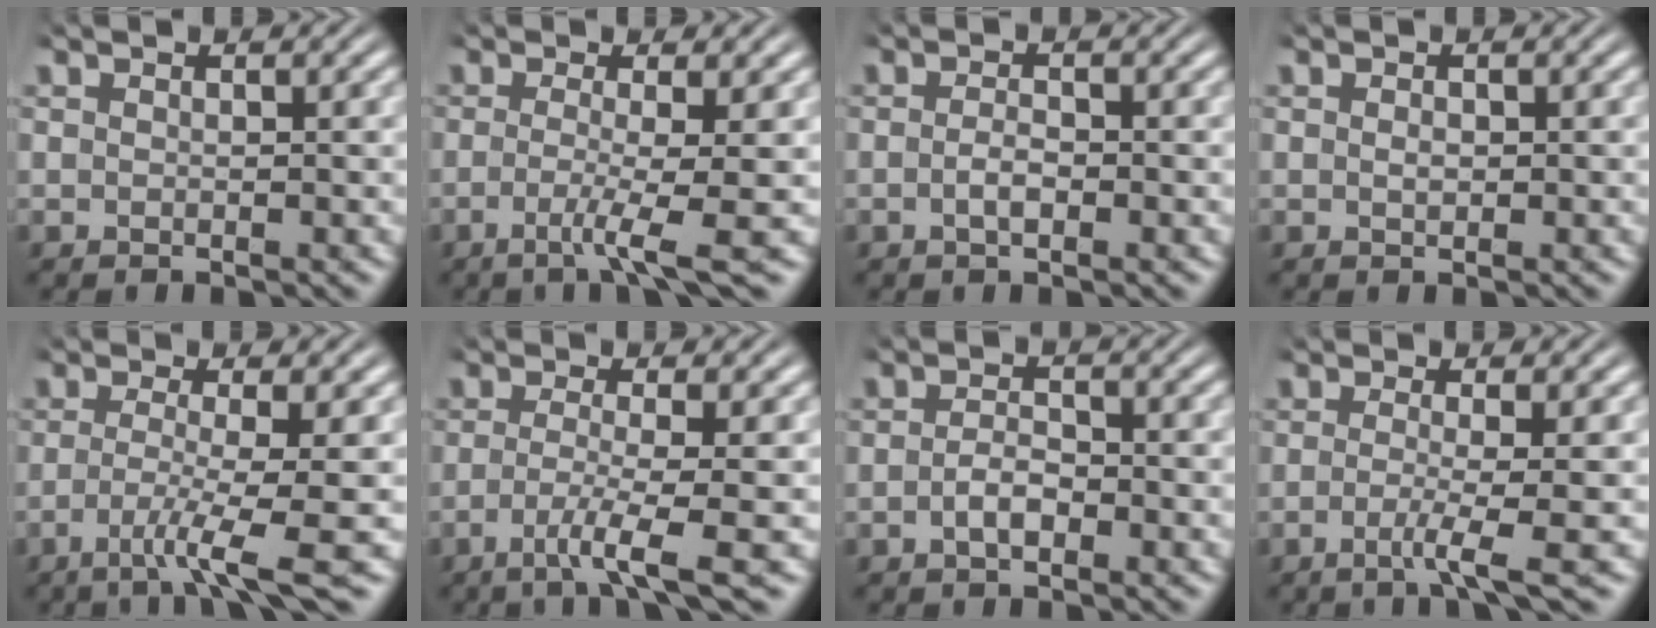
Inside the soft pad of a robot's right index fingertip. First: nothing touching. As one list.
[{"total": 3.4, "force": [-1.4, -0.5, 3.1], "torque": [-0.064, -0.025, -0.019]}, {"total": 1.6, "force": [-1.0, 0.5, 1.2], "torque": [-0.027, -0.008, -0.015]}, {"total": 0.6, "force": [-0.1, 0.2, 0.5], "torque": [-0.013, -0.008, 0.002]}, {"total": 4.8, "force": [-2.2, 0.1, 4.3], "torque": [-0.084, -0.031, -0.027]}, {"total": 4.0, "force": [-1.9, -0.1, 3.5], "torque": [-0.075, -0.029, -0.022]}, {"total": 2.0, "force": [-1.4, 0.7, 1.3], "torque": [-0.026, -0.009, -0.021]}, {"total": 2.7, "force": [-1.1, -0.6, 2.5], "torque": [-0.054, -0.020, -0.016]}]